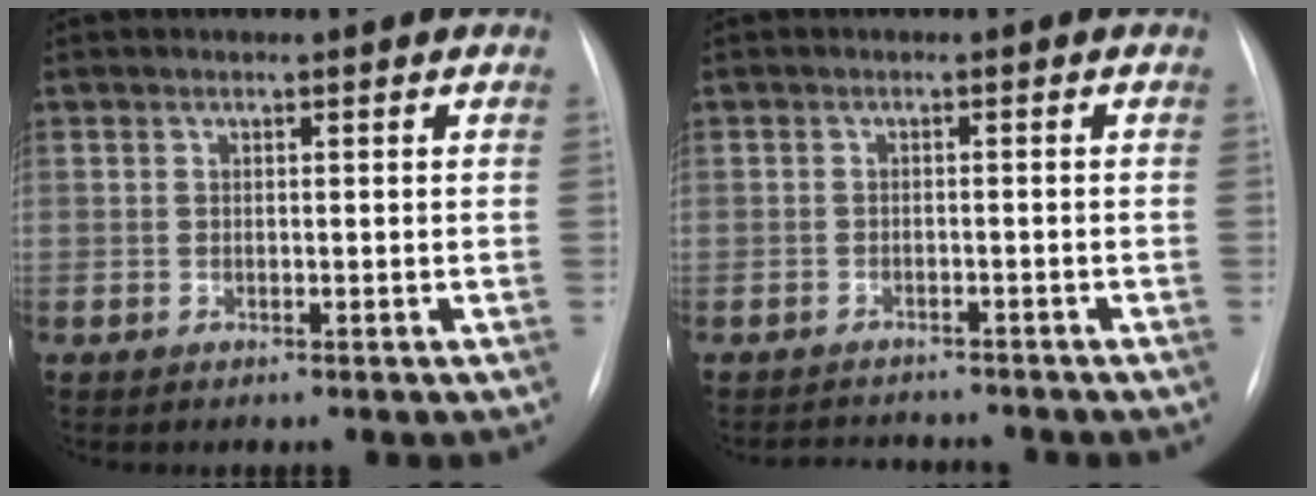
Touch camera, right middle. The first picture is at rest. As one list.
[{"total": 4.5, "force": [-4.4, 1.0, 0.5], "torque": [-0.004, -0.002, -0.062]}]